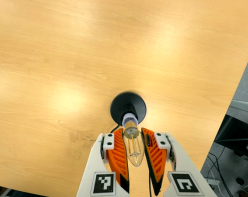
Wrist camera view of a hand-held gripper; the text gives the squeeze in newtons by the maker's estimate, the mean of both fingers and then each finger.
{"total": 21.1, "left": 23.1, "right": 19.0}